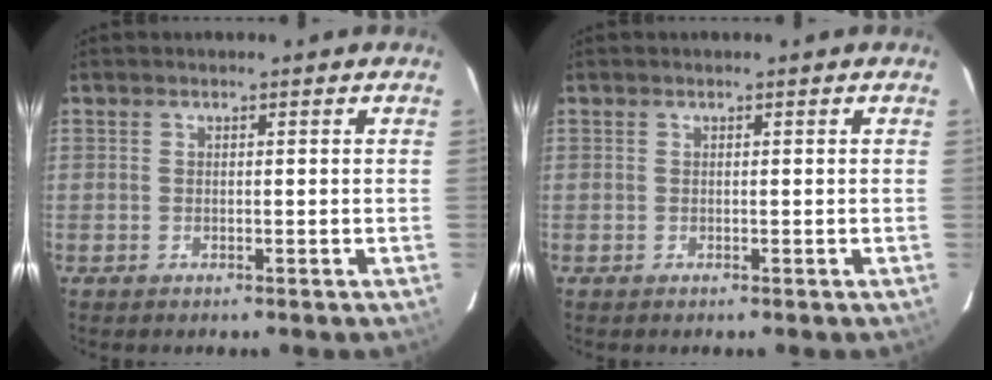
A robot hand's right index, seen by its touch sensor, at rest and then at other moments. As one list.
[{"total": 0.0}]